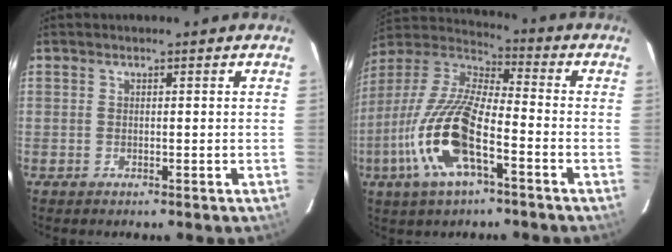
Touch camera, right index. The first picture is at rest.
{"total": 17.9, "force": [-7.2, 5.6, 15.5], "torque": [-0.326, -0.017, -0.149]}